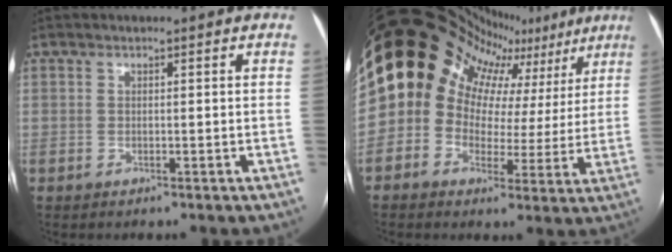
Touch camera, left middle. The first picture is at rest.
{"total": 19.8, "force": [11.4, 13.4, 9.1], "torque": [-0.144, 0.083, 0.131]}